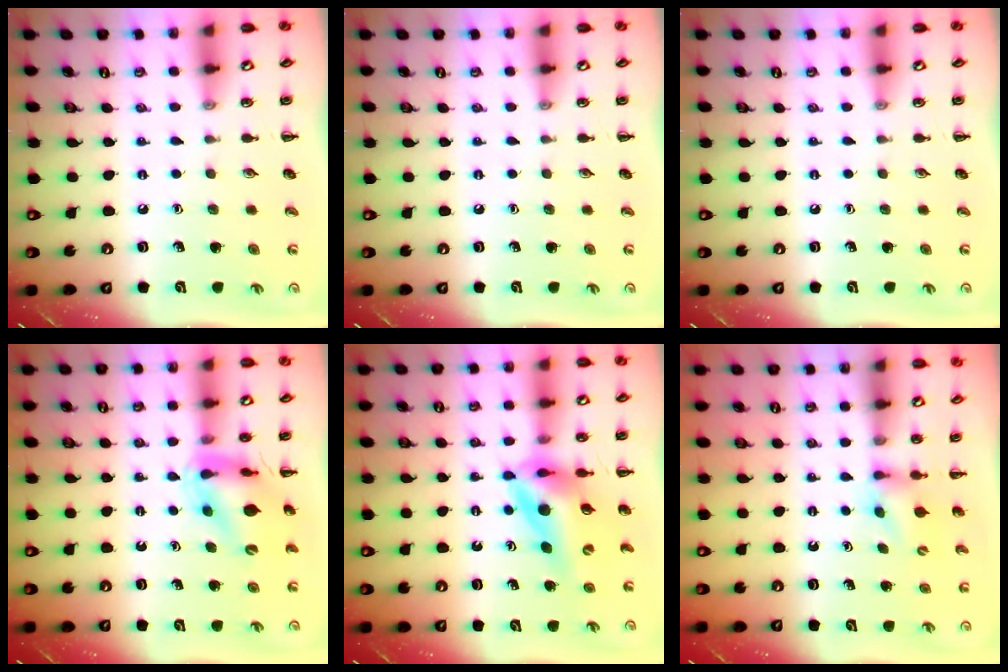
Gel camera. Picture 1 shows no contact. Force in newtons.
{"total": 0.0}
{"total": 0.0}
{"total": 11.9, "press": 11.5, "slide": 3.3}
{"total": 11.2, "press": 10.6, "slide": 3.5}
{"total": 4.4, "press": 4.2, "slide": 1.2}